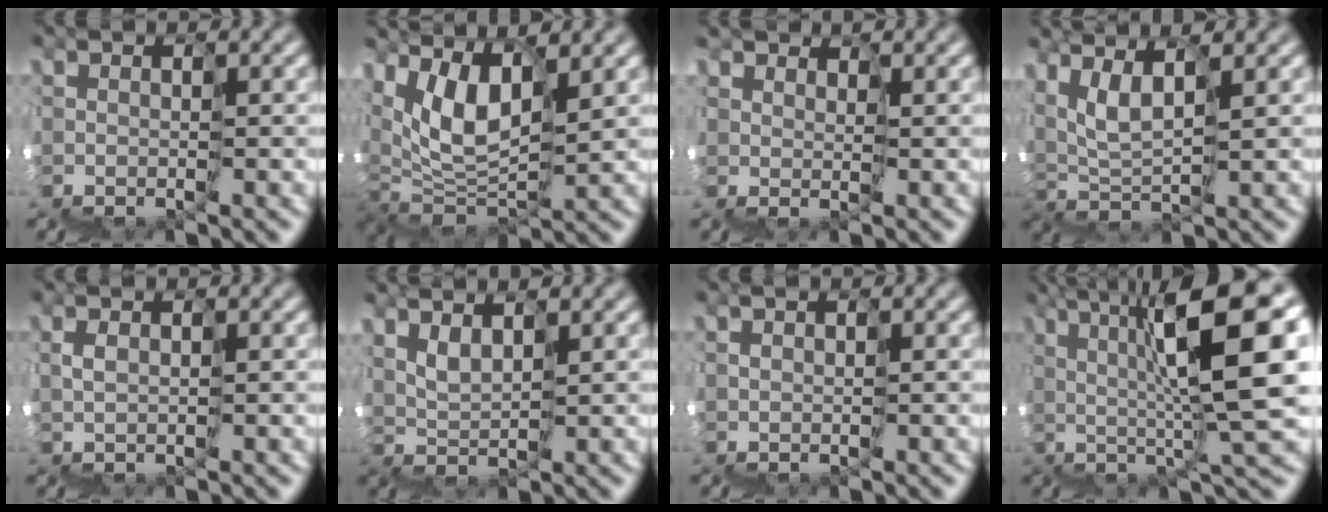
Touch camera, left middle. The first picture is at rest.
{"total": 4.7, "force": [3.4, 1.0, 3.1], "torque": [-0.071, 0.016, 0.058]}
{"total": 2.0, "force": [1.9, -0.1, -0.6], "torque": [0.005, 0.014, 0.037]}
{"total": 4.1, "force": [3.7, -0.3, 1.7], "torque": [-0.047, 0.025, 0.071]}
{"total": 0.7, "force": [0.4, -0.2, 0.6], "torque": [-0.015, 0.009, 0.006]}
{"total": 2.8, "force": [2.5, -1.3, -0.4], "torque": [-0.006, 0.015, 0.050]}
{"total": 1.2, "force": [0.4, 0.8, 0.8], "torque": [-0.008, 0.010, 0.010]}
{"total": 10.4, "force": [3.2, 0.3, 9.9], "torque": [-0.139, 0.036, 0.054]}